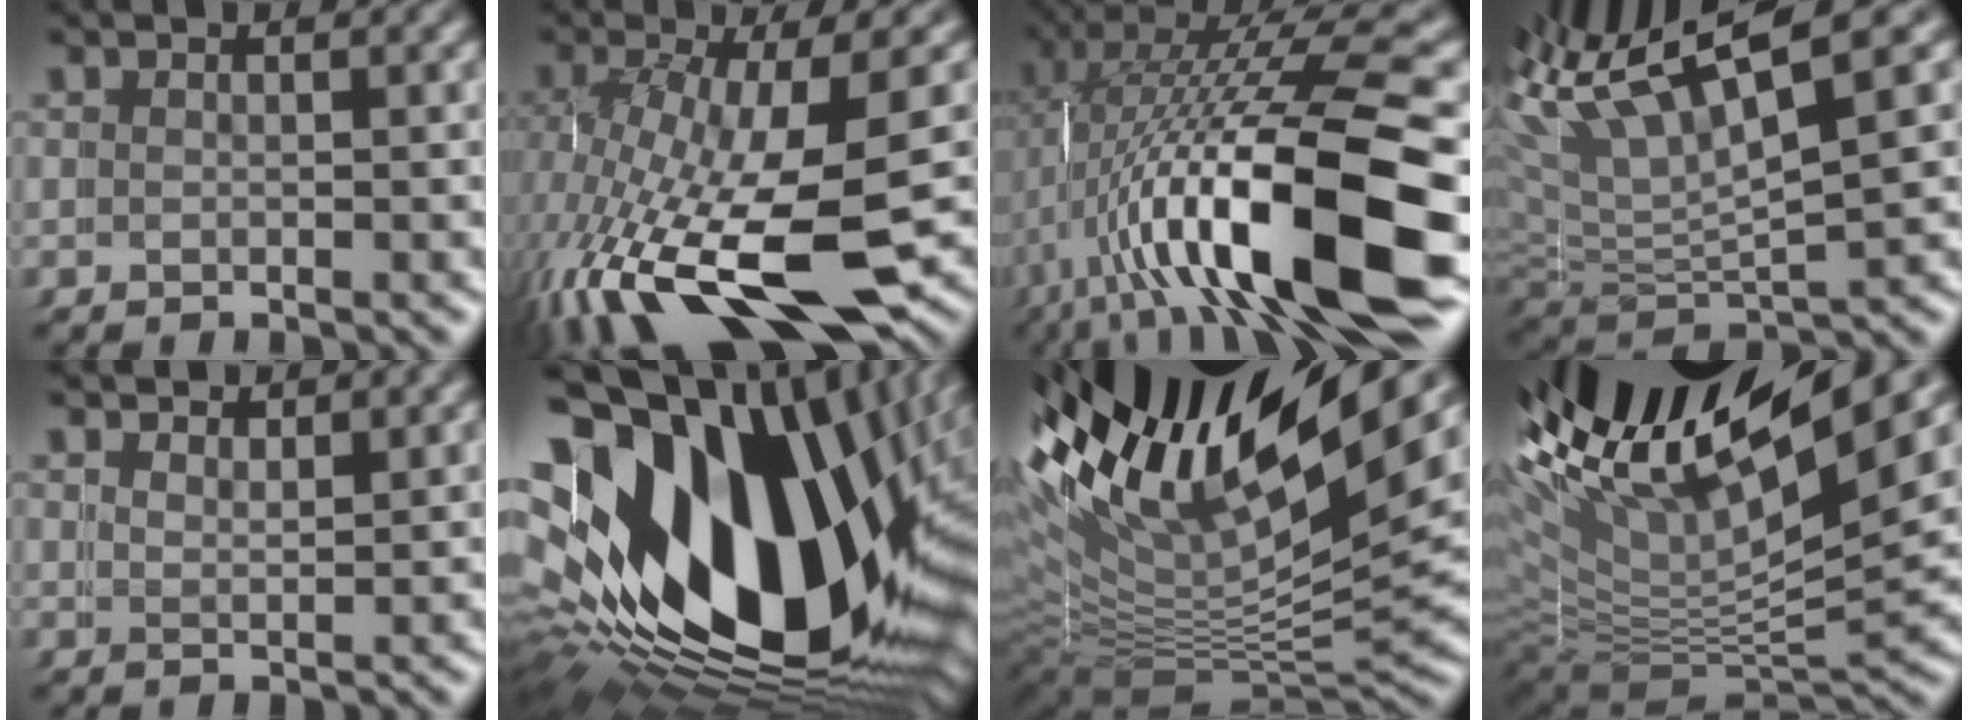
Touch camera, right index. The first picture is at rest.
{"total": 8.9, "force": [-2.8, 3.5, 7.7], "torque": [-0.161, -0.048, -0.023]}
{"total": 16.6, "force": [-1.4, 5.7, 15.6], "torque": [-0.244, -0.001, -0.008]}
{"total": 10.5, "force": [3.1, 6.8, 7.4], "torque": [-0.169, -0.004, 0.052]}
{"total": 2.6, "force": [2.5, -0.2, -0.8], "torque": [0.007, -0.015, 0.049]}
{"total": 31.2, "force": [-0.9, 20.0, 24.0], "torque": [-0.384, -0.030, -0.006]}
{"total": 23.5, "force": [6.4, 14.4, 17.4], "torque": [-0.296, 0.007, 0.086]}
{"total": 21.3, "force": [6.4, 13.4, 15.2], "torque": [-0.273, -0.008, 0.095]}